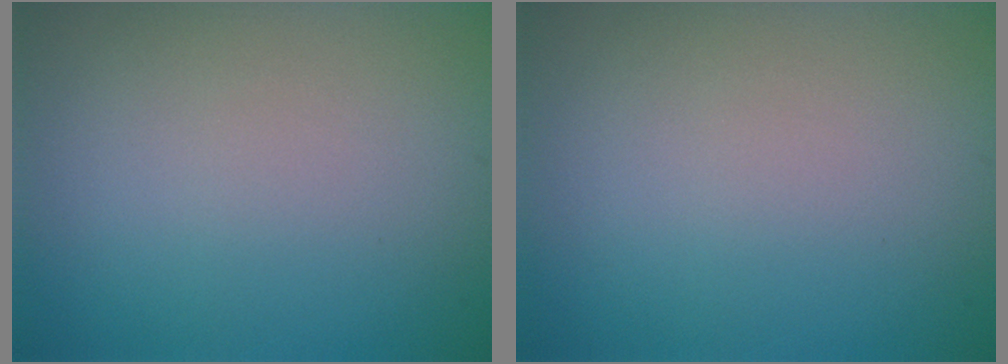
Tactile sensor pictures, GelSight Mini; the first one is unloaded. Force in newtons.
{"total": 0.0}